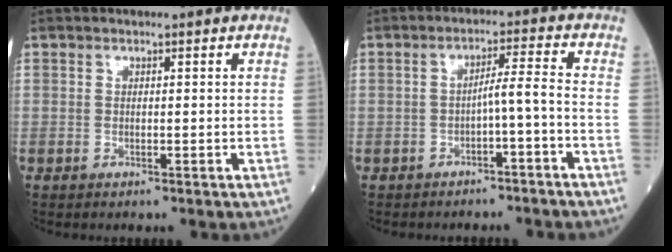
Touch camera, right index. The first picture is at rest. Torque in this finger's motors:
{"motor_torque": [0.45, -0.22, 0.22, 0.06]}